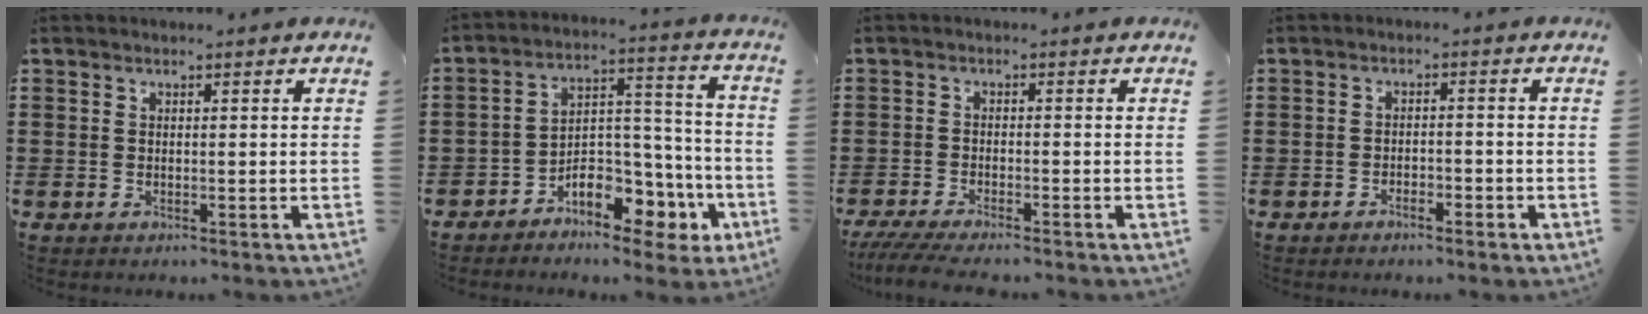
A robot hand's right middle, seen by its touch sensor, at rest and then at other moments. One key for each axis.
{"total": 8.5, "fx": -5.6, "fy": 4.6, "fz": 4.3, "tx": -0.059, "ty": 0.019, "tz": -0.099}
{"total": 3.3, "fx": -3.0, "fy": 0.0, "fz": 1.4, "tx": -0.037, "ty": -0.011, "tz": -0.062}
{"total": 1.7, "fx": -1.6, "fy": 0.3, "fz": 0.6, "tx": -0.014, "ty": 0.001, "tz": -0.032}